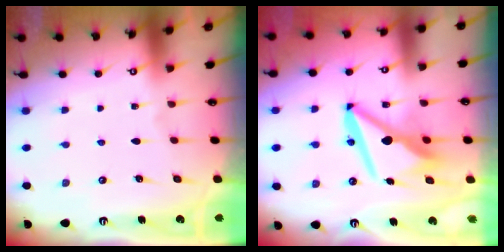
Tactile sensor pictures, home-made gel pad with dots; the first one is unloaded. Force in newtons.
{"total": 11.9, "press": 11.7, "slide": 1.6}